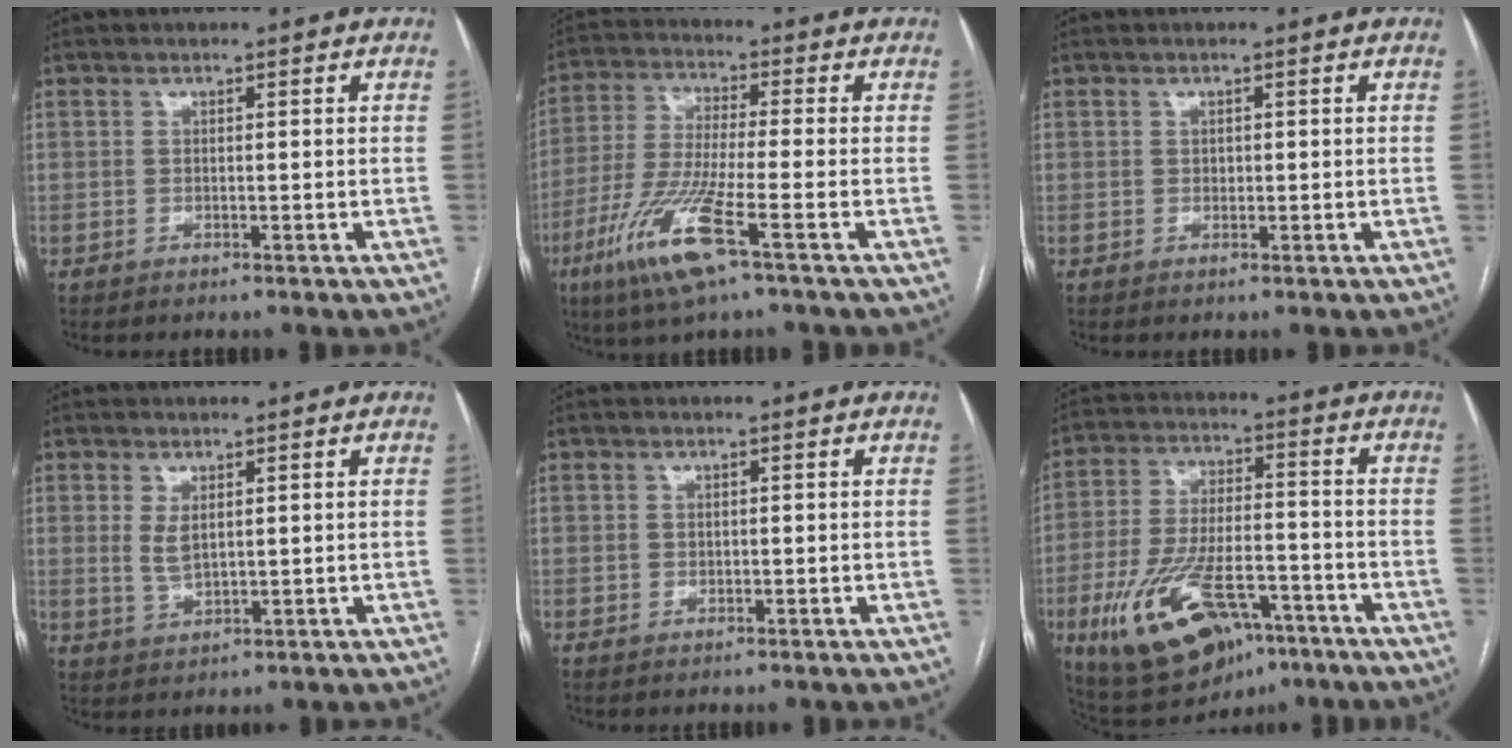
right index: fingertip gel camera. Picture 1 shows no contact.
{"total": 12.4, "force": [-5.9, 0.7, 10.9], "torque": [-0.234, -0.026, -0.115]}
{"total": 0.7, "force": [0.0, 0.6, 0.4], "torque": [-0.005, 0.002, 0.000]}
{"total": 3.4, "force": [0.9, 1.6, 2.8], "torque": [-0.059, -0.003, 0.026]}
{"total": 0.8, "force": [0.0, 0.7, 0.4], "torque": [-0.006, 0.001, 0.000]}
{"total": 18.6, "force": [-9.5, 8.0, 13.8], "torque": [-0.269, -0.004, -0.152]}